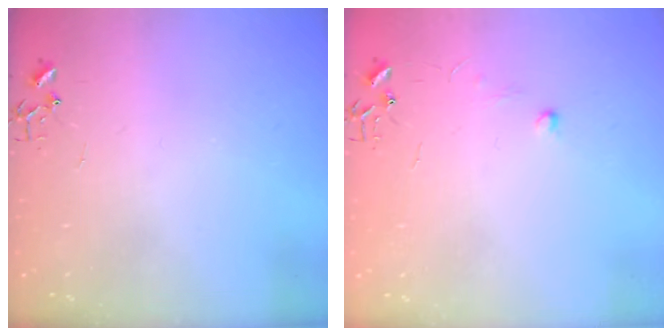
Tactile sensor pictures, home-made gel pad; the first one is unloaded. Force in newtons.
{"total": 5.4, "press": 5.4, "slide": 0.6}